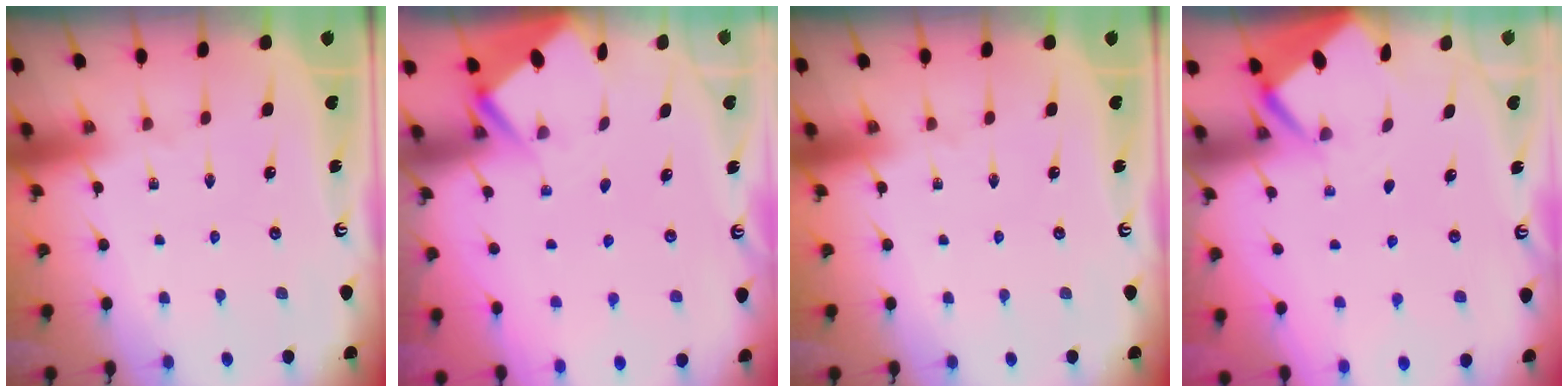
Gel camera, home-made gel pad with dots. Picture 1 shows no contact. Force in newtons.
{"total": 3.0, "press": 3.0, "slide": 0.4}
{"total": 0.0}
{"total": 2.7, "press": 2.7, "slide": 0.3}